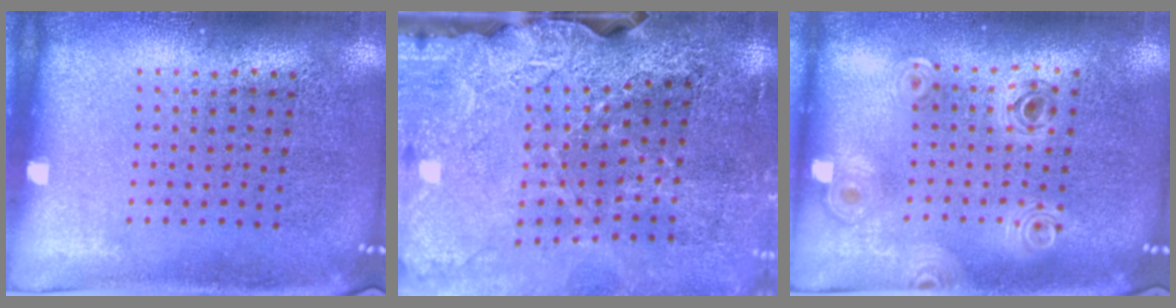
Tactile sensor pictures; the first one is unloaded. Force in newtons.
{"total": 3.2, "press": 3.1, "slide": 0.8}
{"total": 0.8, "press": 0.8, "slide": 0.1}